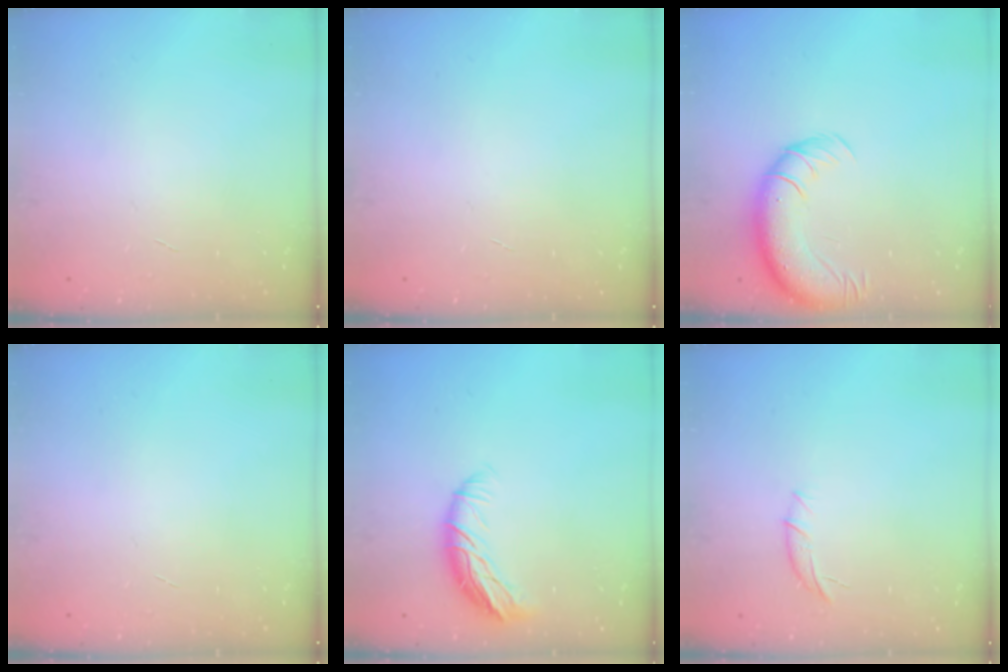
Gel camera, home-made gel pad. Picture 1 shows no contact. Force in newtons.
{"total": 0.0}
{"total": 10.0, "press": 9.7, "slide": 2.5}
{"total": 0.0}
{"total": 9.3, "press": 9.2, "slide": 1.6}
{"total": 5.8, "press": 5.7, "slide": 1.2}